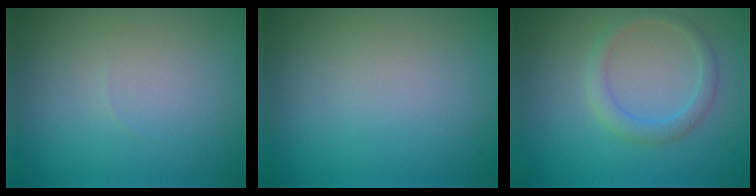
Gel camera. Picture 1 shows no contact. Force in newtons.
{"total": 0.0}
{"total": 2.0, "press": 2.0, "slide": 0.1}